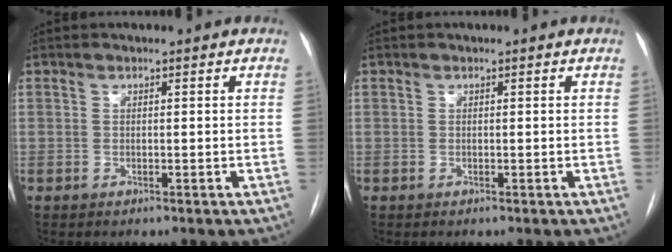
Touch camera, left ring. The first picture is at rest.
{"total": 0.0}